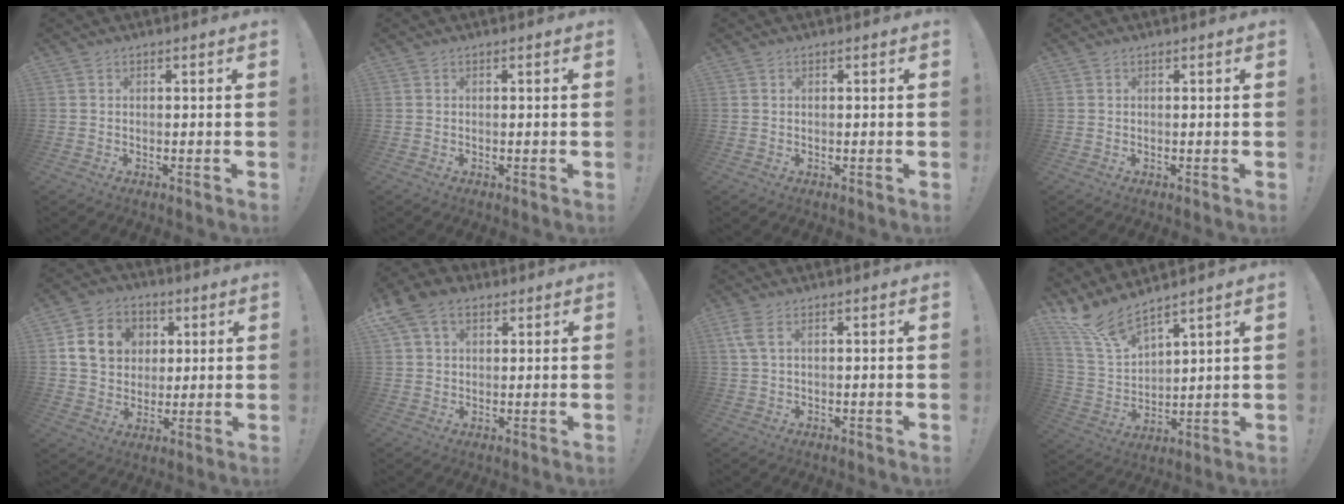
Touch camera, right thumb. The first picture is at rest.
{"total": 0.0}
{"total": 0.0}
{"total": 0.0}
{"total": 13.1, "force": [3.6, 11.0, 6.1], "torque": [-0.086, -0.004, 0.077]}
{"total": 8.8, "force": [4.2, 6.0, 4.9], "torque": [-0.092, 0.000, 0.087]}
{"total": 3.2, "force": [1.4, 0.9, 2.8], "torque": [-0.056, -0.001, 0.026]}
{"total": 11.2, "force": [9.6, 2.8, 5.0], "torque": [-0.119, -0.070, 0.179]}